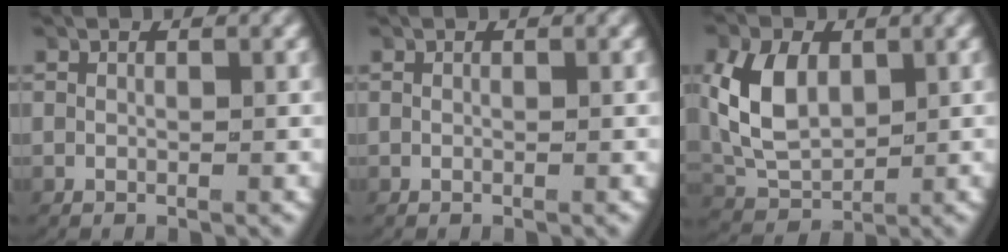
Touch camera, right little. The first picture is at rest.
{"total": 0.0}
{"total": 6.5, "force": [0.7, 4.8, 4.3], "torque": [-0.110, -0.015, 0.024]}